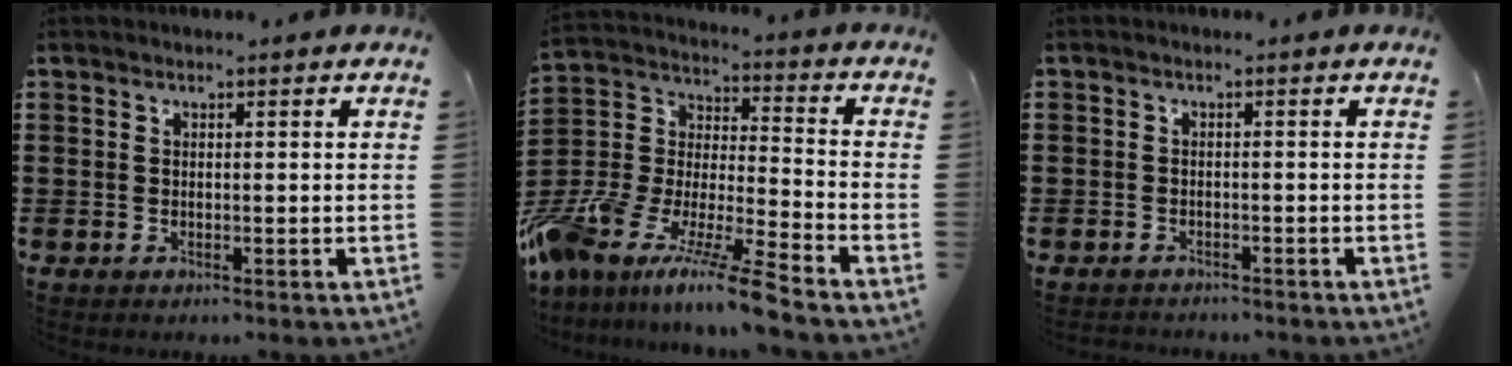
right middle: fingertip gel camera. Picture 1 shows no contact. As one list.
[{"total": 12.8, "force": [-11.2, 0.7, 6.2], "torque": [-0.123, 0.017, -0.222]}, {"total": 1.4, "force": [-1.3, 0.4, -0.2], "torque": [0.000, 0.002, -0.031]}]